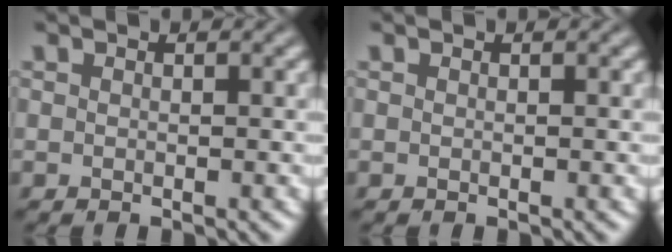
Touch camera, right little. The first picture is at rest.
{"total": 0.0}